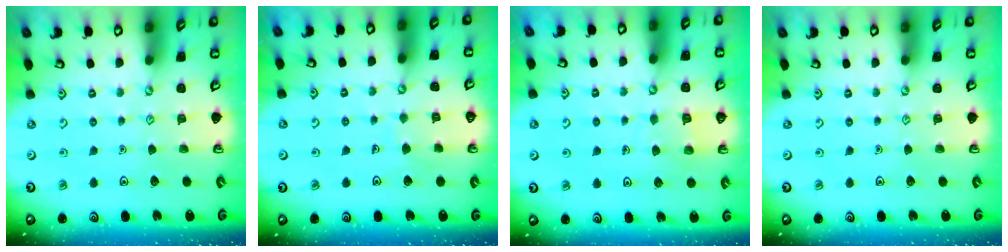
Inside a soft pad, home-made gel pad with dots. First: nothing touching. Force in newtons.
{"total": 4.7, "press": 4.7, "slide": 0.1}
{"total": 5.7, "press": 5.6, "slide": 0.4}
{"total": 0.0}